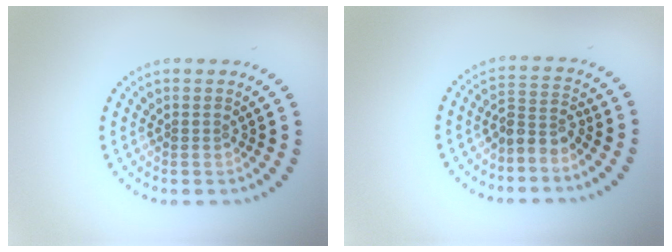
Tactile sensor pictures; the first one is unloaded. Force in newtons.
{"total": 2.5, "press": 1.9, "slide": 1.7}